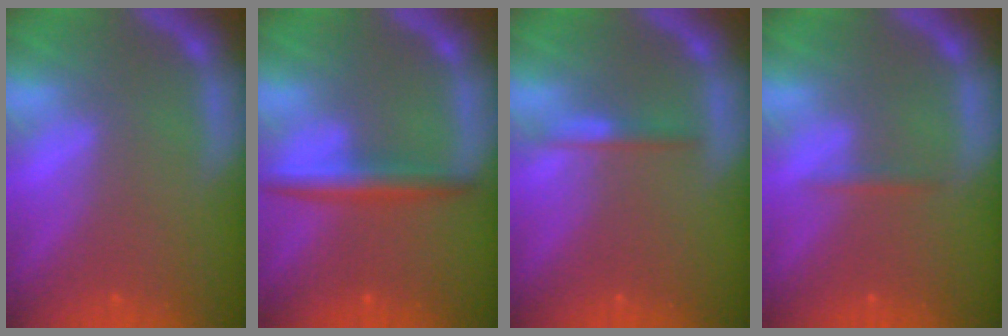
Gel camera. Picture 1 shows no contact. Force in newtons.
{"total": 3.5}
{"total": 1.4}
{"total": 0.9}